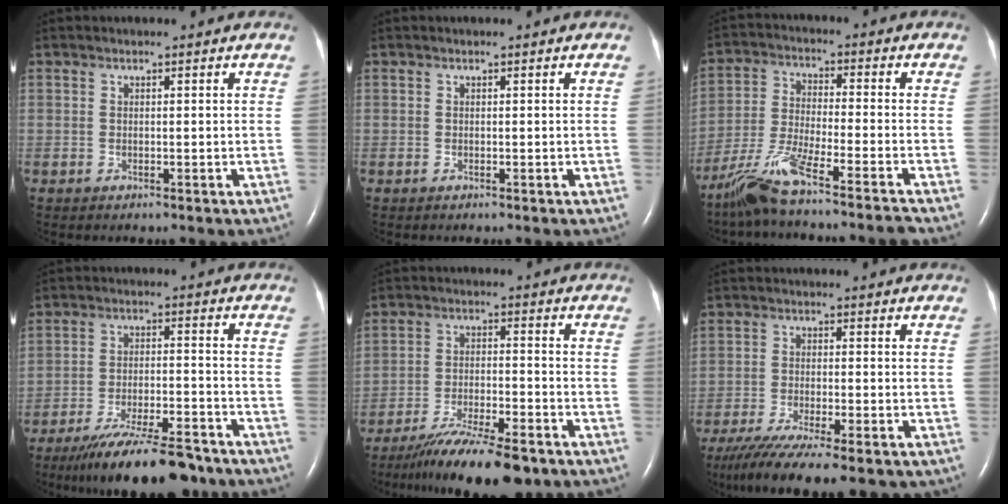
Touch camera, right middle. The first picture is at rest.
{"total": 0.0}
{"total": 12.1, "force": [-10.0, -1.3, 6.8], "torque": [-0.129, -0.019, -0.175]}
{"total": 15.8, "force": [-13.2, 2.6, 8.3], "torque": [-0.123, -0.011, -0.205]}
{"total": 14.1, "force": [-11.3, 1.9, 8.1], "torque": [-0.140, -0.027, -0.184]}
{"total": 15.3, "force": [-12.1, 2.3, 9.1], "torque": [-0.148, -0.032, -0.187]}